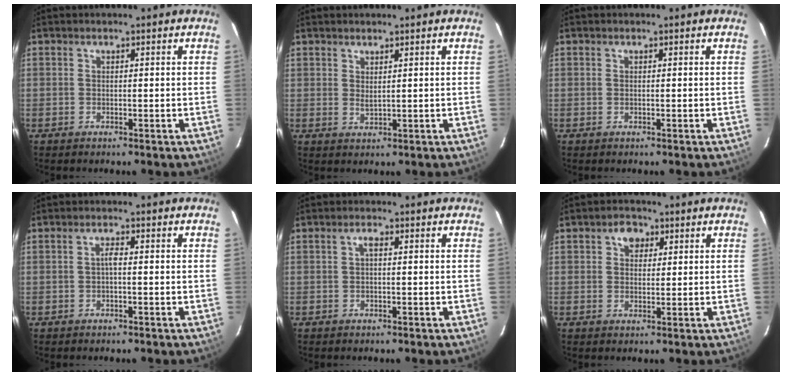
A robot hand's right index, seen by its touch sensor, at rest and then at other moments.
{"total": 1.4, "force": [1.0, 0.4, 0.9], "torque": [-0.017, -0.001, 0.018]}
{"total": 0.0}
{"total": 1.6, "force": [-0.4, 0.3, 1.5], "torque": [-0.030, 0.008, -0.008]}
{"total": 1.2, "force": [0.1, 0.5, 1.1], "torque": [-0.021, 0.007, -0.002]}
{"total": 3.3, "force": [1.3, 2.6, 1.5], "torque": [-0.017, 0.012, 0.022]}